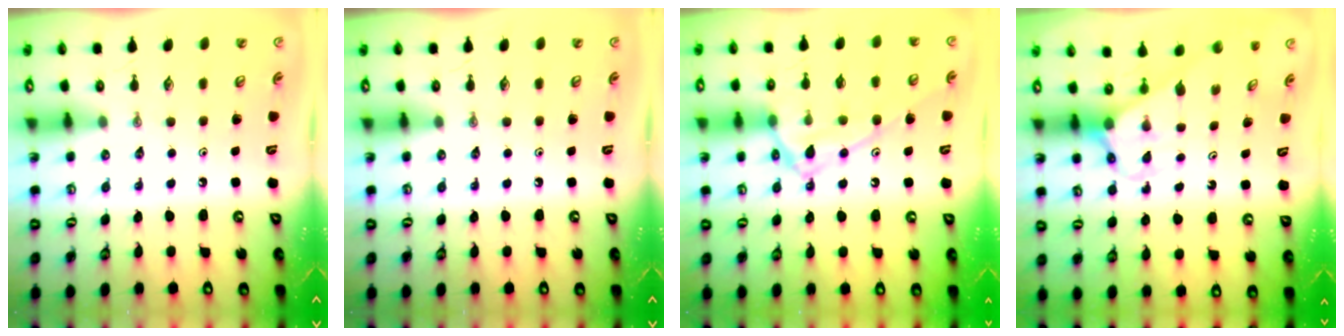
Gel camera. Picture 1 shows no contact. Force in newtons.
{"total": 0.0}
{"total": 15.8, "press": 15.8, "slide": 1.1}
{"total": 2.8, "press": 2.8, "slide": 0.3}